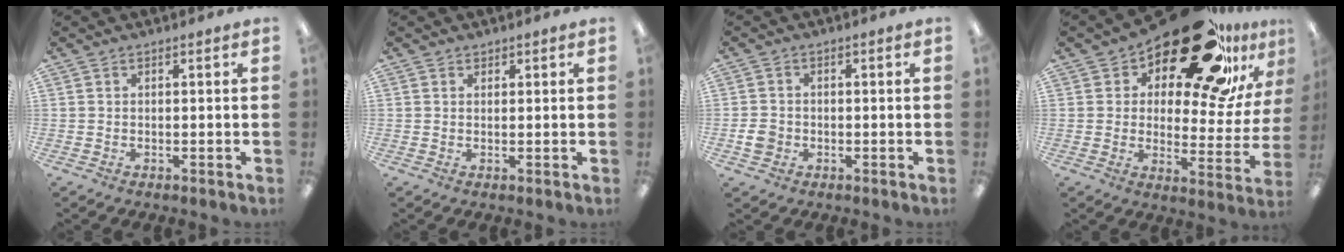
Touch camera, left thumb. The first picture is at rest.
{"total": 1.0, "force": [0.6, 0.6, -0.4], "torque": [0.006, 0.002, 0.013]}
{"total": 3.7, "force": [-1.1, 3.3, 1.3], "torque": [-0.018, 0.002, -0.022]}
{"total": 23.6, "force": [17.3, 9.1, 13.2], "torque": [-0.196, -0.112, 0.291]}